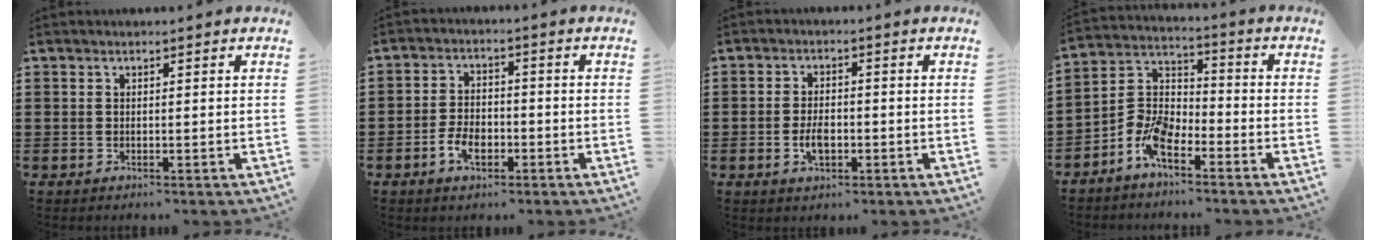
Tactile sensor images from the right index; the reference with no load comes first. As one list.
[{"total": 4.5, "force": [-2.1, 2.6, 3.0], "torque": [-0.067, -0.002, -0.040]}, {"total": 3.7, "force": [-1.1, 1.9, 3.0], "torque": [-0.061, 0.002, -0.021]}, {"total": 7.1, "force": [-4.7, 3.3, 4.2], "torque": [-0.115, 0.000, -0.099]}]